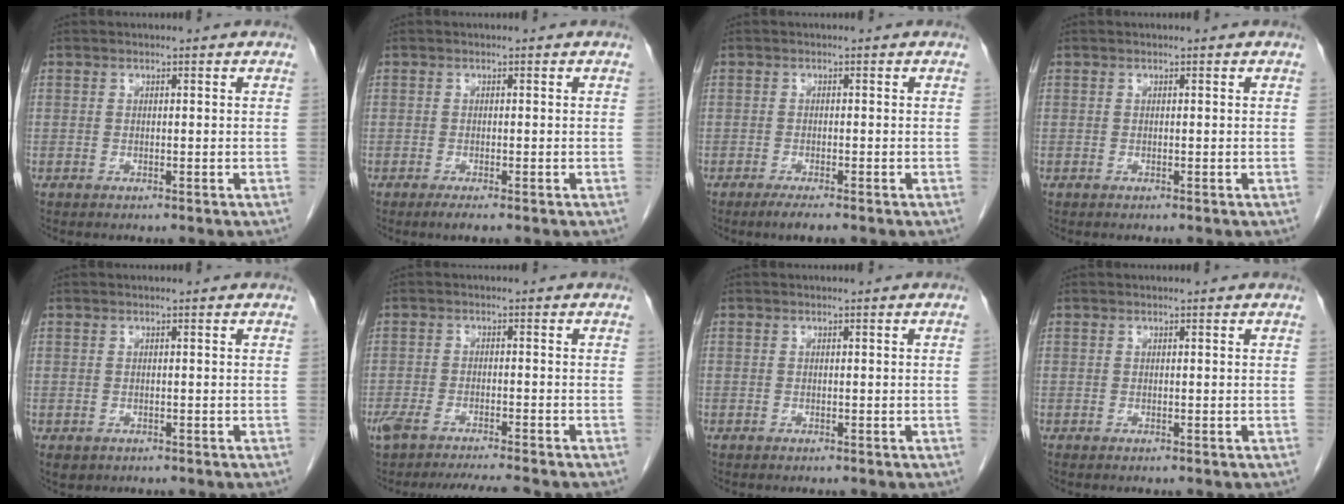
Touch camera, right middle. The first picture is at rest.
{"total": 1.2, "force": [-0.8, -0.1, 0.9], "torque": [-0.017, -0.004, -0.016]}
{"total": 2.1, "force": [-1.5, 0.0, 1.4], "torque": [-0.028, -0.006, -0.029]}
{"total": 0.0}
{"total": 1.5, "force": [-0.8, 1.1, 0.6], "torque": [-0.013, 0.001, -0.001]}
{"total": 8.6, "force": [-7.6, 0.4, 4.0], "torque": [-0.064, -0.007, -0.120]}
{"total": 0.0}
{"total": 0.0}